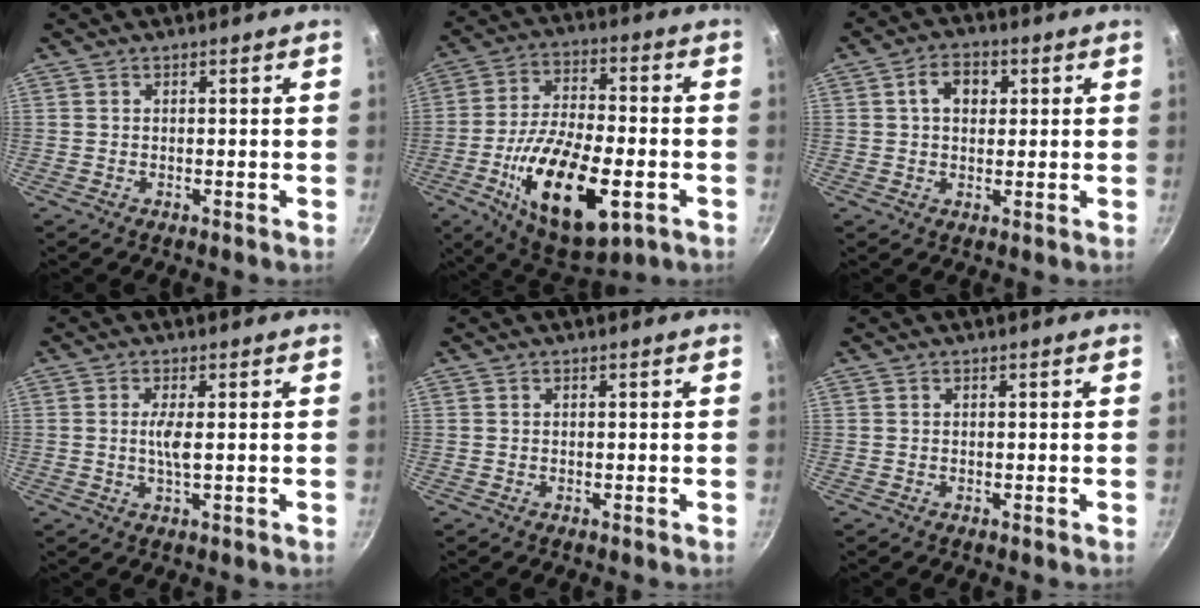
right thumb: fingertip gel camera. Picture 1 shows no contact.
{"total": 21.9, "force": [-7.1, 9.7, 18.3], "torque": [-0.302, 0.018, -0.113]}
{"total": 6.0, "force": [1.5, 4.2, 3.9], "torque": [-0.044, 0.007, 0.019]}
{"total": 3.1, "force": [0.2, 0.5, 3.1], "torque": [-0.067, -0.003, 0.005]}
{"total": 0.0}
{"total": 0.0}